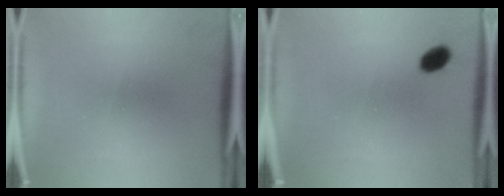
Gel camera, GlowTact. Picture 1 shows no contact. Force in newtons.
{"total": 3.4}